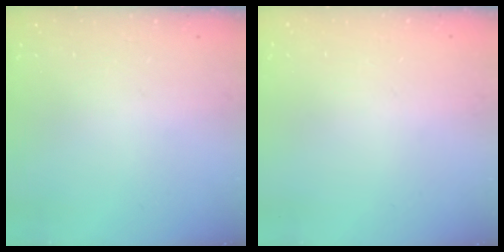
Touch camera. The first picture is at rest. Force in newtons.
{"total": 0.0}